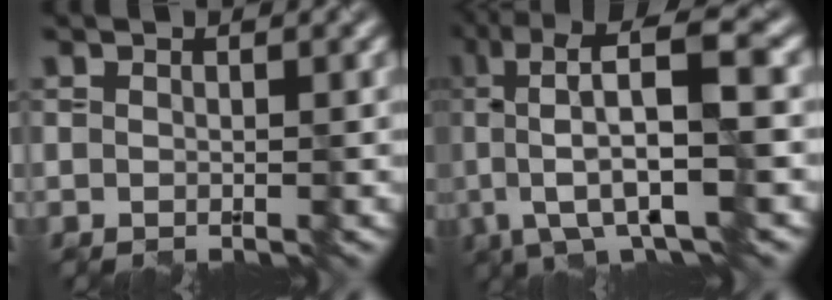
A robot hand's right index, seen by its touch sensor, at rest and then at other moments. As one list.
[{"total": 9.8, "force": [0.2, 2.7, 9.5], "torque": [-0.175, 0.009, 0.004]}]